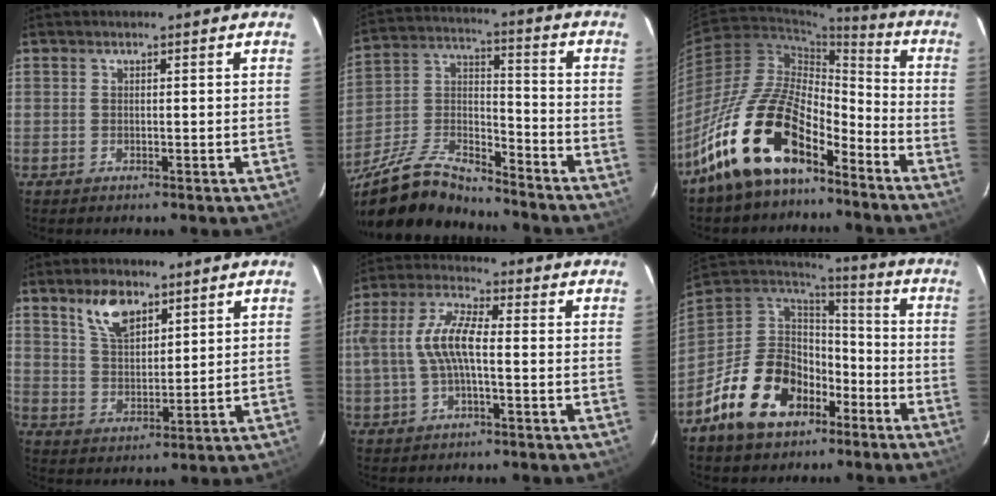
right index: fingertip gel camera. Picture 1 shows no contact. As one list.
[{"total": 18.9, "force": [-15.2, 5.7, 9.6], "torque": [-0.214, -0.004, -0.281]}, {"total": 18.5, "force": [-12.5, 7.7, 11.3], "torque": [-0.216, 0.017, -0.234]}, {"total": 8.1, "force": [5.2, 3.9, 4.9], "torque": [-0.086, 0.012, 0.102]}, {"total": 9.5, "force": [-0.9, 3.4, 8.8], "torque": [-0.187, 0.013, -0.015]}, {"total": 19.9, "force": [-10.8, 12.7, 10.9], "torque": [-0.245, 0.021, -0.172]}]